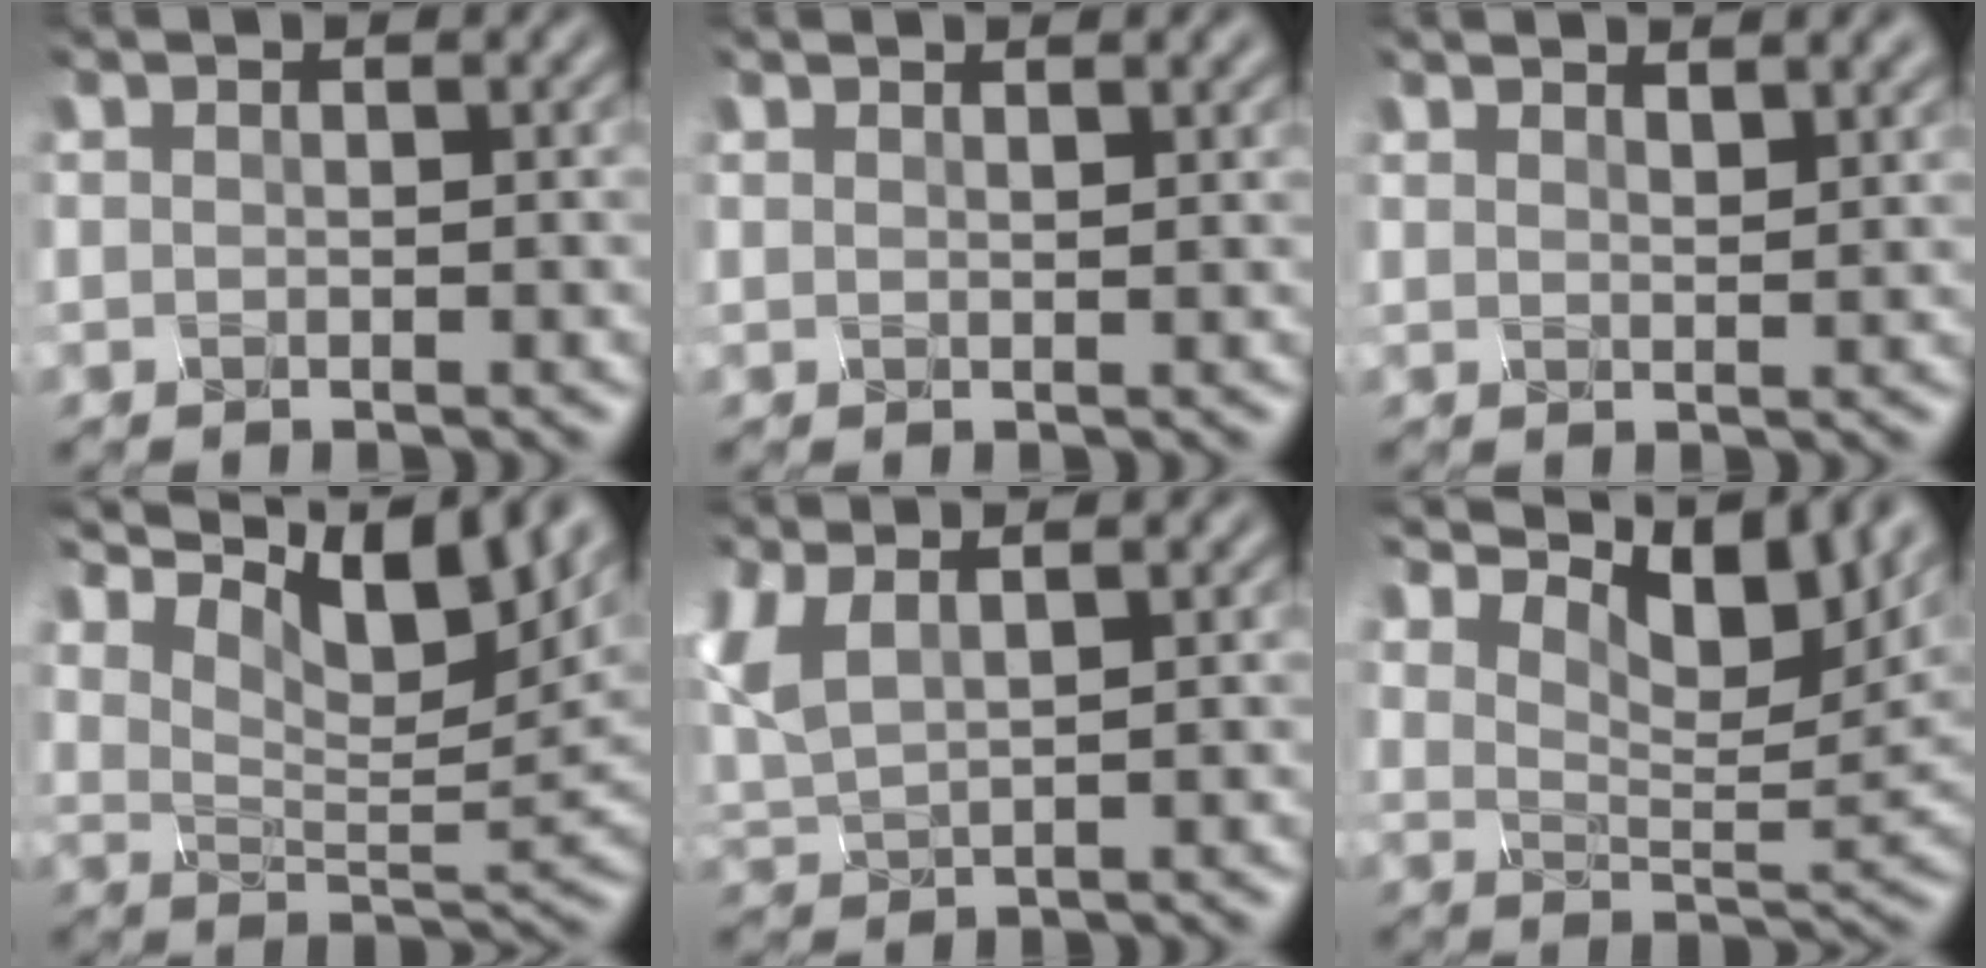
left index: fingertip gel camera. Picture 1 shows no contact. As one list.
[{"total": 1.4, "force": [1.1, 0.4, 0.7], "torque": [0.000, 0.006, 0.011]}, {"total": 2.9, "force": [2.4, 0.8, 1.5], "torque": [-0.010, 0.004, 0.031]}, {"total": 11.5, "force": [7.2, 4.1, 8.0], "torque": [-0.151, 0.009, 0.130]}, {"total": 2.6, "force": [0.6, 1.0, 2.3], "torque": [-0.090, 0.004, 0.035]}, {"total": 8.8, "force": [5.9, 3.3, 5.6], "torque": [-0.117, 0.003, 0.117]}]